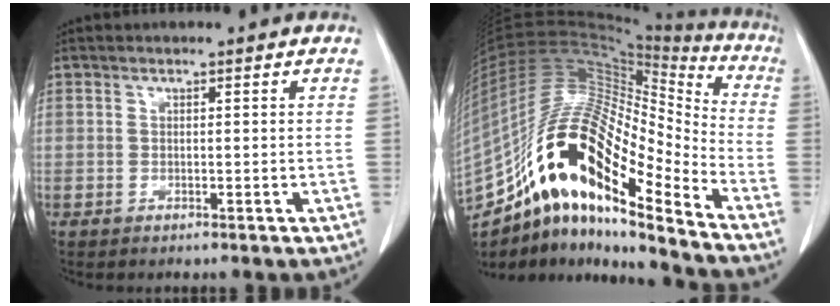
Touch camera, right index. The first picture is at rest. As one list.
[{"total": 25.2, "force": [-14.3, 5.9, 19.8], "torque": [-0.387, 0.010, -0.252]}]